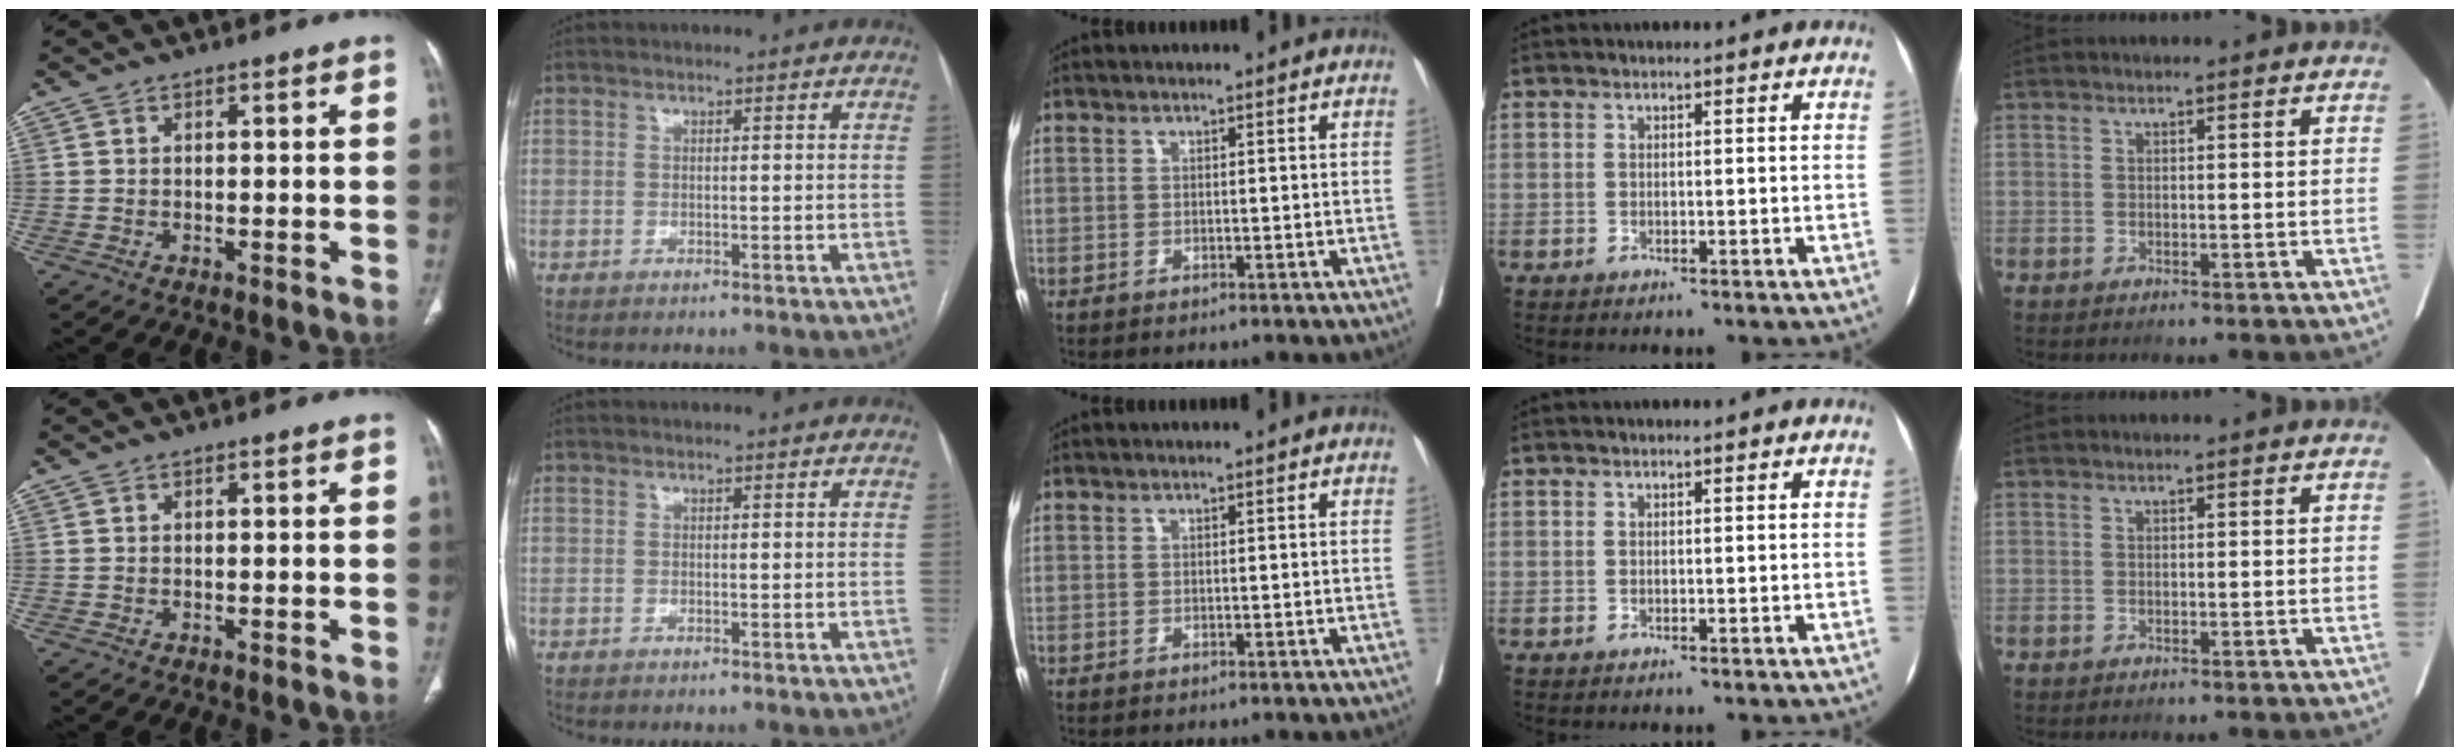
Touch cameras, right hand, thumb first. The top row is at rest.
{}